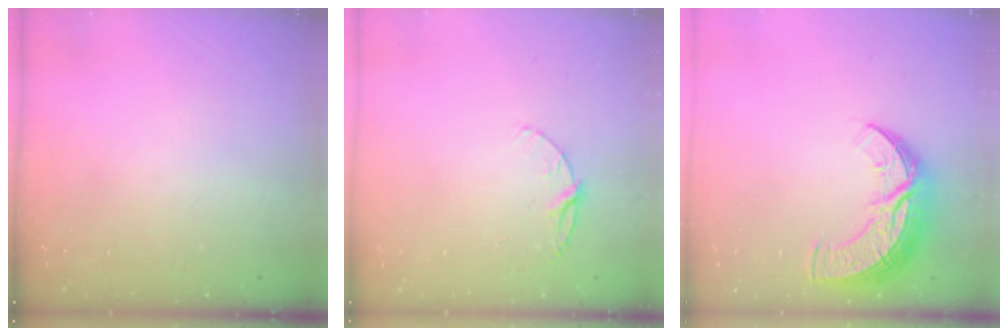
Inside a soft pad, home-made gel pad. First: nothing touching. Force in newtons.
{"total": 6.0, "press": 6.0, "slide": 0.6}
{"total": 10.9, "press": 10.9, "slide": 0.8}